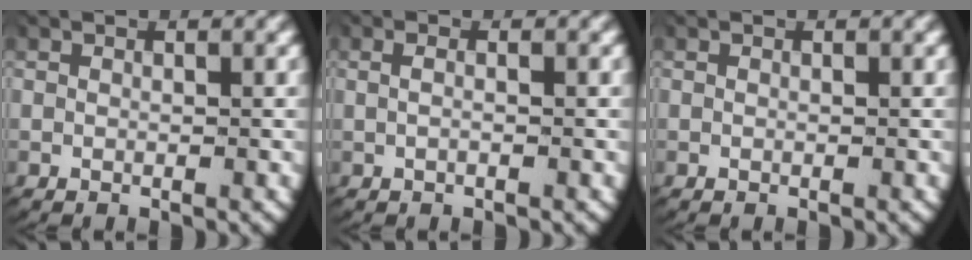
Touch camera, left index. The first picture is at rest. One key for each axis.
{"total": 0.9, "fx": -0.2, "fy": 0.1, "fz": 0.9, "tx": -0.021, "ty": 0.000, "tz": -0.003}
{"total": 0.0}